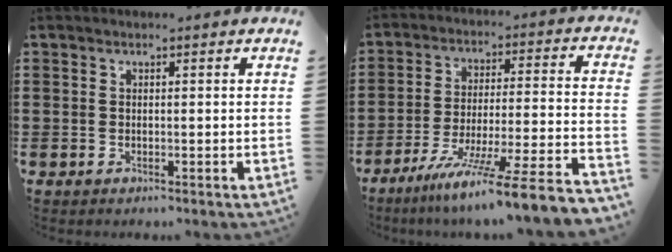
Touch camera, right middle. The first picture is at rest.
{"total": 10.7, "force": [-8.7, -1.5, 6.0], "torque": [-0.096, -0.007, -0.170]}